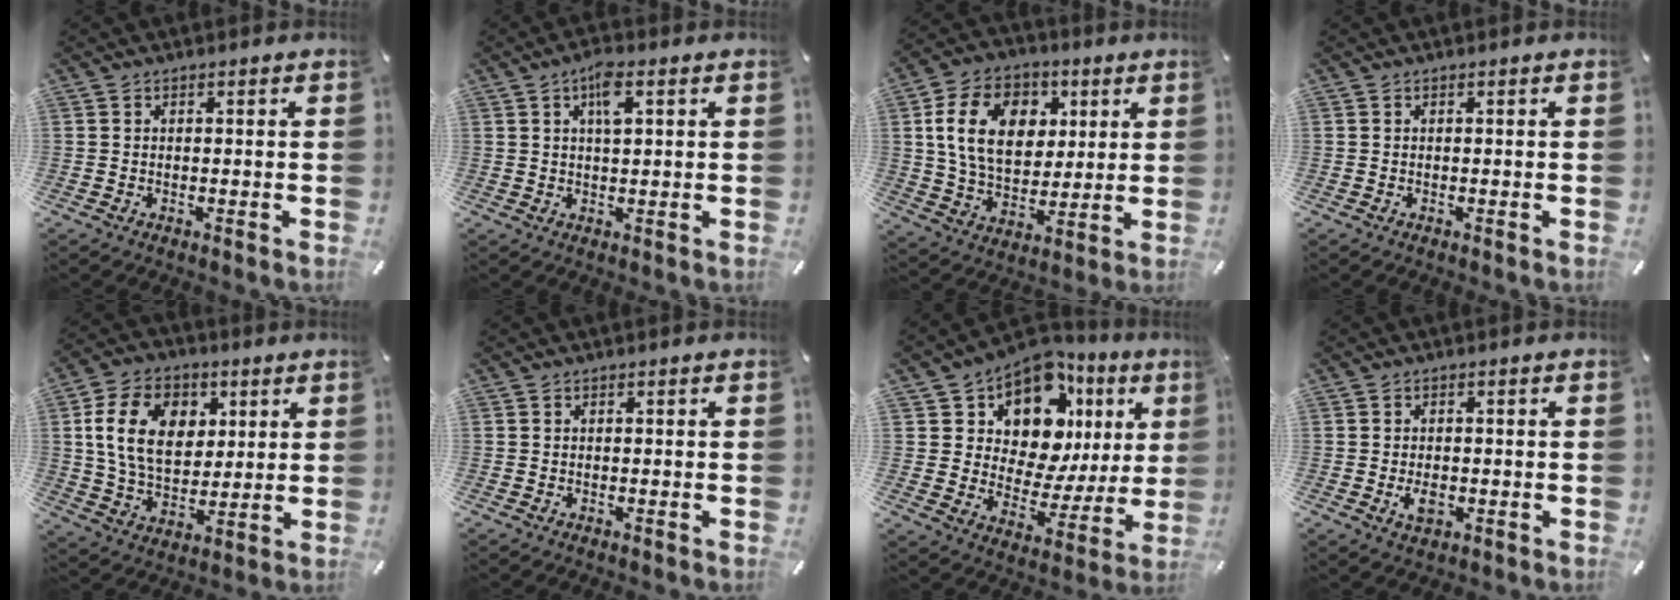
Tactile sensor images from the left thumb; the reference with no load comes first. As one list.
[{"total": 5.3, "force": [2.2, 1.8, 4.5], "torque": [-0.079, 0.002, 0.032]}, {"total": 16.0, "force": [4.5, 11.8, 9.8], "torque": [-0.173, 0.007, 0.081]}, {"total": 0.0}, {"total": 14.9, "force": [4.0, 10.9, 9.2], "torque": [-0.169, 0.011, 0.074]}, {"total": 0.0}, {"total": 13.9, "force": [8.7, 8.5, 6.6], "torque": [-0.109, -0.080, 0.152]}, {"total": 3.2, "force": [-0.7, 2.0, 2.3], "torque": [-0.040, -0.004, -0.013]}]